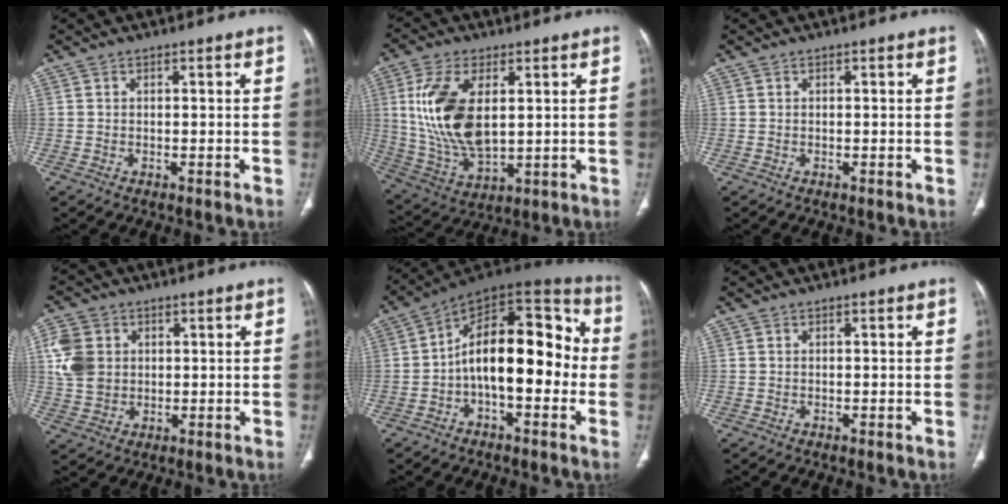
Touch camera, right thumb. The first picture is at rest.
{"total": 16.0, "force": [3.1, 8.4, 13.3], "torque": [-0.267, -0.013, 0.070]}
{"total": 0.0}
{"total": 8.5, "force": [1.7, 7.0, 4.5], "torque": [-0.082, 0.001, 0.035]}
{"total": 19.1, "force": [-2.0, 9.7, 16.3], "torque": [-0.213, 0.054, -0.040]}
{"total": 0.0}